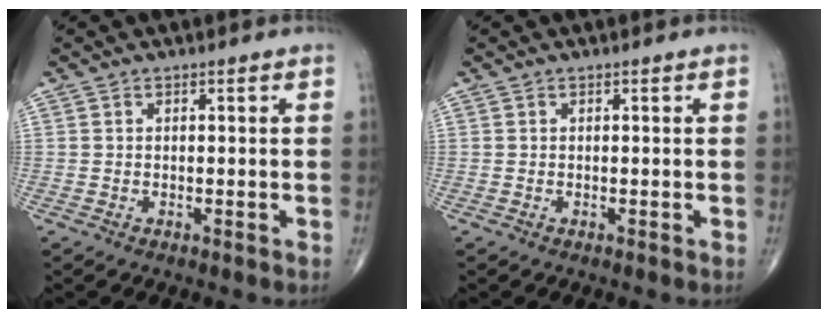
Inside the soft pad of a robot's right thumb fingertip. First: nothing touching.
{"total": 0.0}